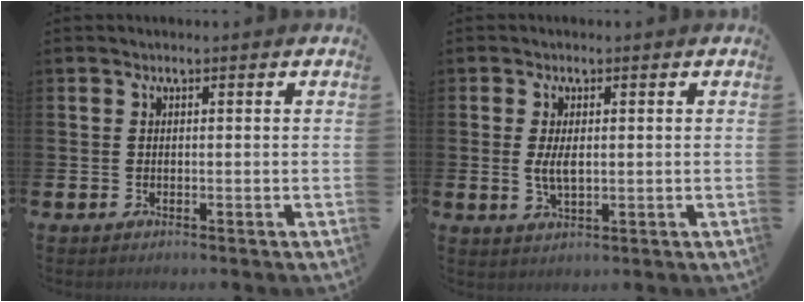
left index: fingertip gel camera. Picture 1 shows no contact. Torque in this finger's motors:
{"motor_torque": [0.85, 0.04, 0.15, 0.16]}